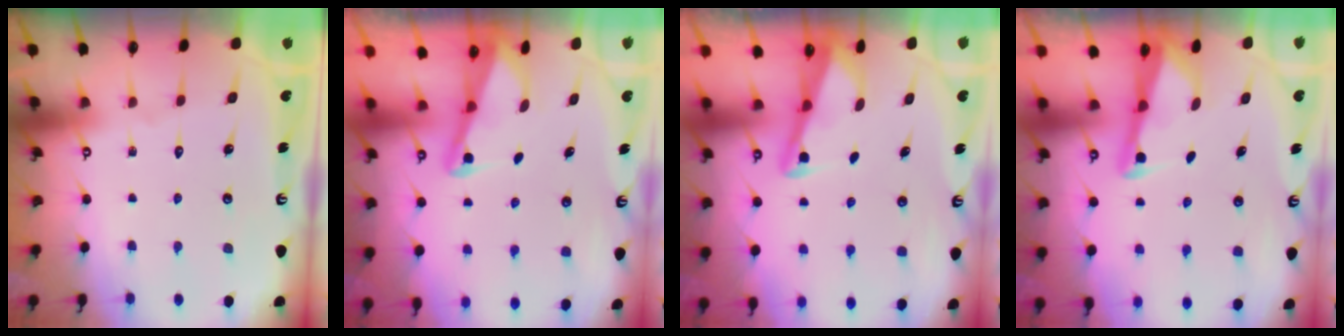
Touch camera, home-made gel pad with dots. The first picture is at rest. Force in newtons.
{"total": 2.0, "press": 2.0, "slide": 0.3}
{"total": 2.8, "press": 2.8, "slide": 0.4}
{"total": 2.8, "press": 2.8, "slide": 0.2}